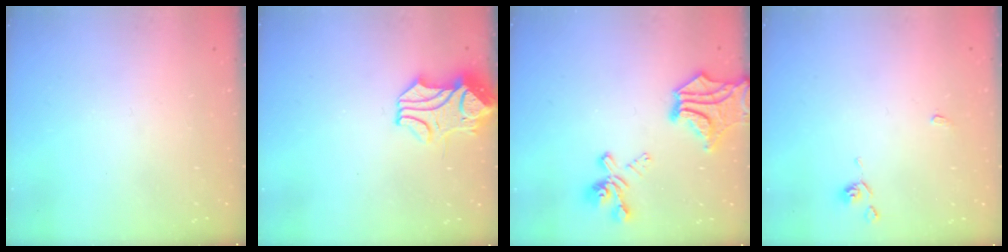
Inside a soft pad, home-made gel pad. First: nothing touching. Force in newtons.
{"total": 1.7, "press": 1.4, "slide": 1.0}
{"total": 7.3, "press": 6.6, "slide": 3.2}
{"total": 1.8, "press": 1.8, "slide": 0.3}